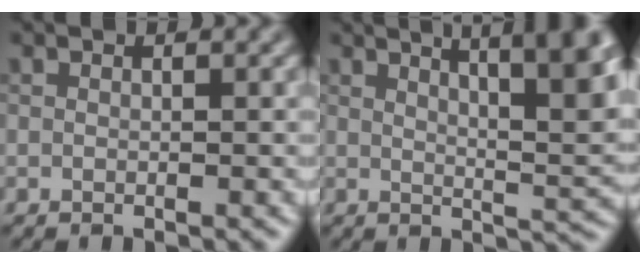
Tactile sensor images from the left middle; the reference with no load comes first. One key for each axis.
{"total": 9.7, "fx": 4.8, "fy": 2.6, "fz": 8.0, "tx": -0.068, "ty": 0.030, "tz": 0.056}